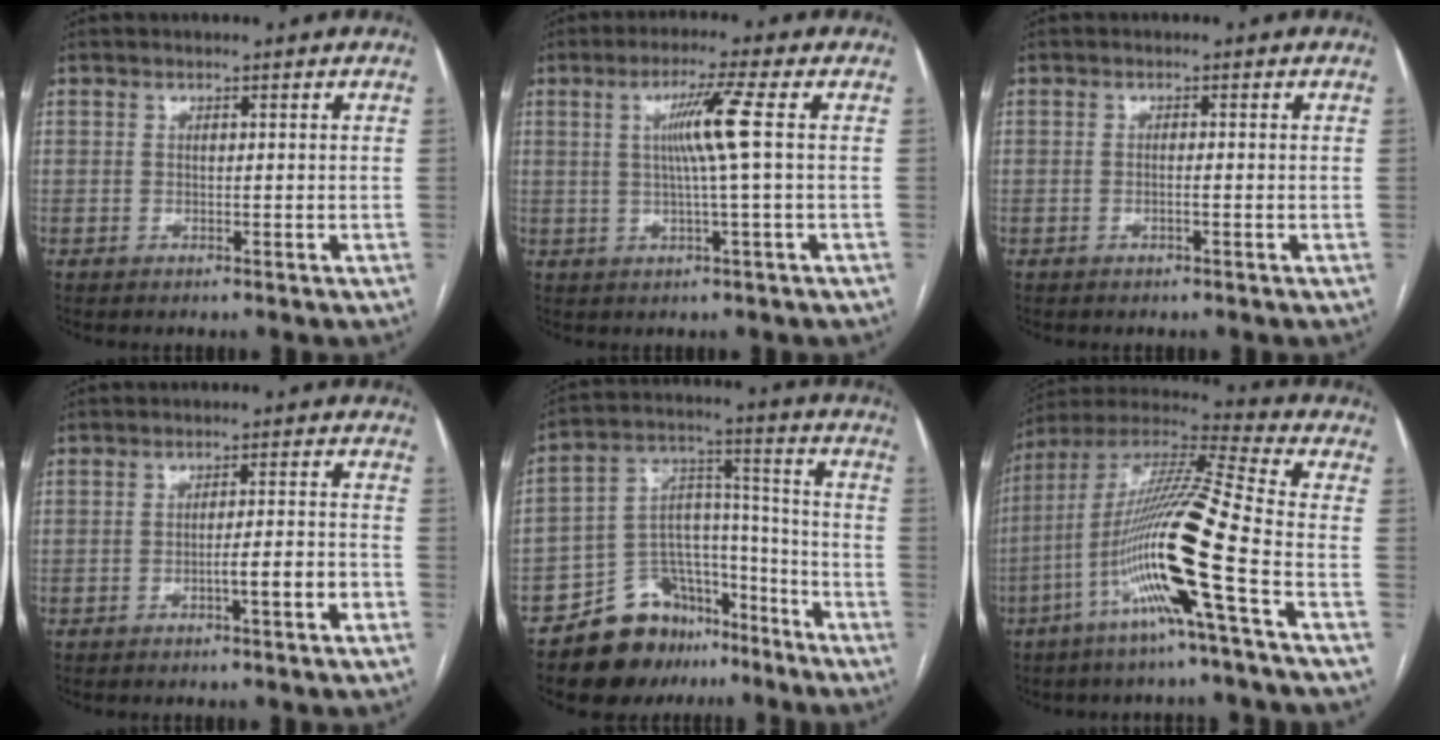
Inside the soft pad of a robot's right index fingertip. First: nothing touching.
{"total": 6.4, "force": [1.0, -1.5, 6.2], "torque": [-0.112, 0.004, 0.022]}
{"total": 0.8, "force": [-0.3, -0.1, 0.7], "torque": [-0.014, 0.001, -0.005]}
{"total": 4.6, "force": [-2.2, 0.0, 4.1], "torque": [-0.056, 0.003, -0.033]}
{"total": 14.5, "force": [-11.3, 8.2, 4.2], "torque": [-0.054, 0.081, -0.184]}
{"total": 18.3, "force": [-6.6, -1.1, 17.0], "torque": [-0.333, -0.005, -0.135]}